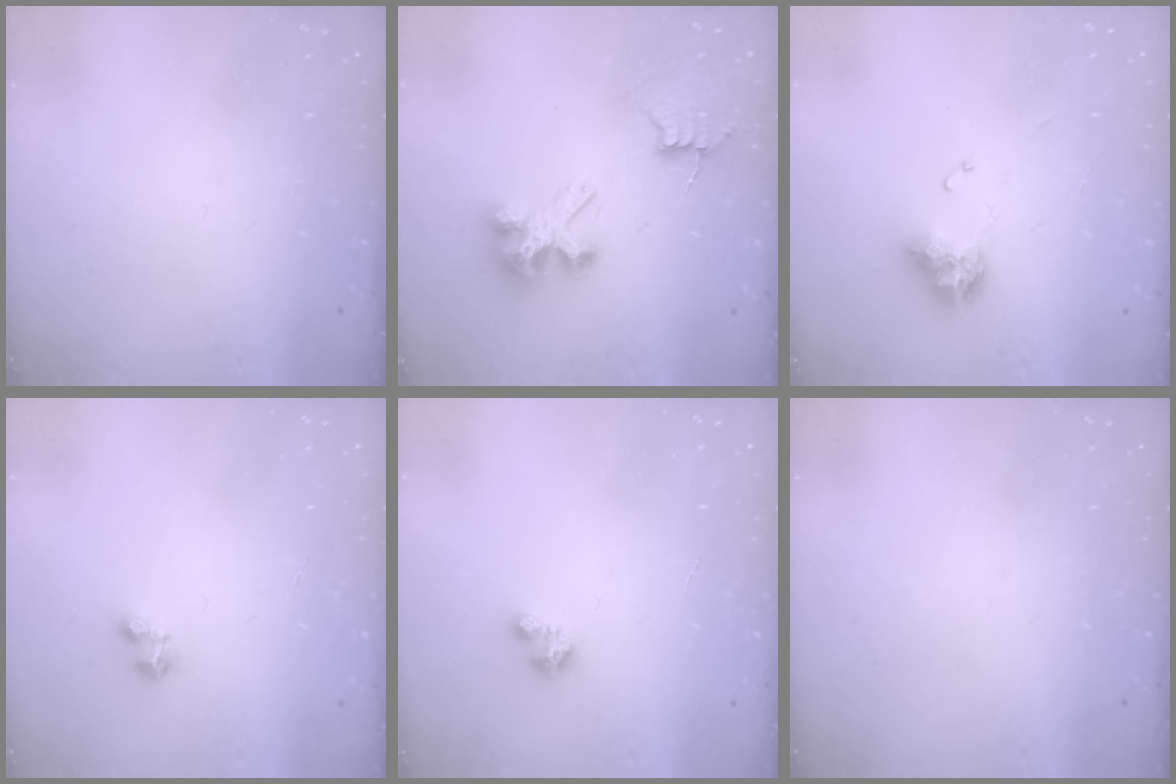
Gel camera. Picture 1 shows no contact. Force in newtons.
{"total": 7.3, "press": 7.3, "slide": 0.6}
{"total": 9.1, "press": 9.0, "slide": 1.1}
{"total": 3.1, "press": 3.1, "slide": 0.5}
{"total": 3.3, "press": 3.3, "slide": 0.2}
{"total": 0.0}